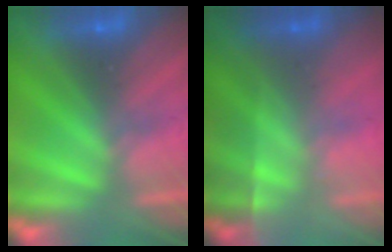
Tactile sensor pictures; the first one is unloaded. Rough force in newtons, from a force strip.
{"total": 1.8}